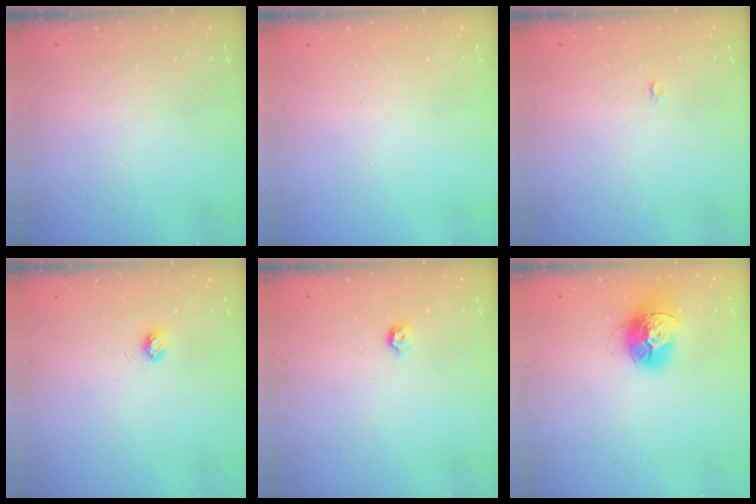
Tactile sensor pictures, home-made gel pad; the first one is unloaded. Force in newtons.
{"total": 0.0}
{"total": 2.0, "press": 2.0, "slide": 0.4}
{"total": 3.2, "press": 3.2, "slide": 0.3}
{"total": 4.0, "press": 4.0, "slide": 0.8}
{"total": 15.2, "press": 15.2, "slide": 1.4}